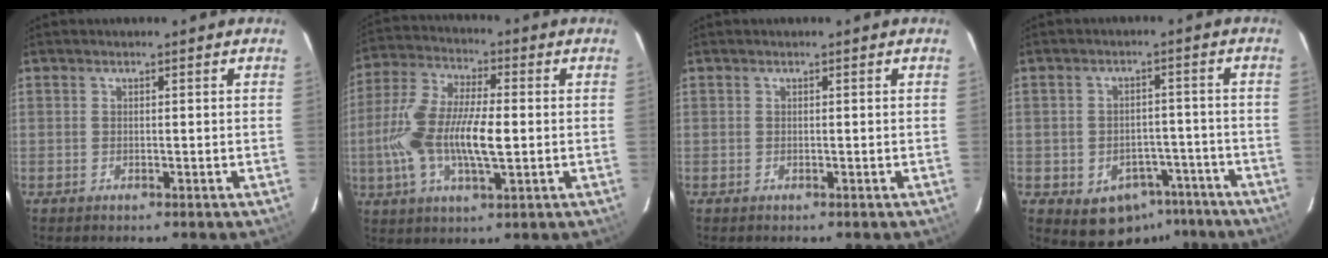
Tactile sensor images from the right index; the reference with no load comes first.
{"total": 15.1, "force": [-1.6, 5.5, 14.0], "torque": [-0.288, 0.003, -0.034]}
{"total": 0.0}
{"total": 9.6, "force": [-5.8, 7.0, 3.1], "torque": [-0.056, 0.031, -0.048]}